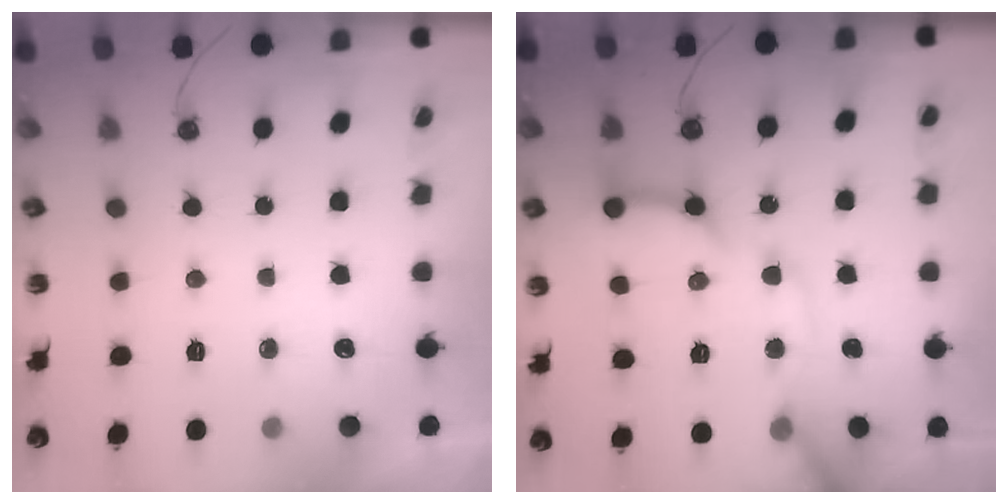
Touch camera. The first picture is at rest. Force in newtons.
{"total": 17.8, "press": 17.7, "slide": 1.5}